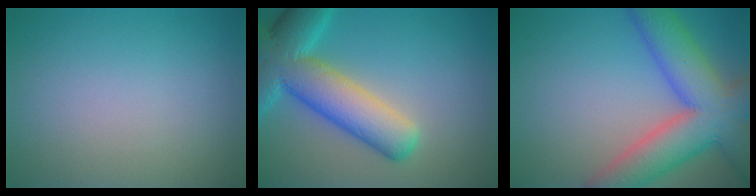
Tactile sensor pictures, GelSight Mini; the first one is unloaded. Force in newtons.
{"total": 9.7, "press": 9.6, "slide": 0.5}
{"total": 10.2, "press": 10.2, "slide": 0.5}